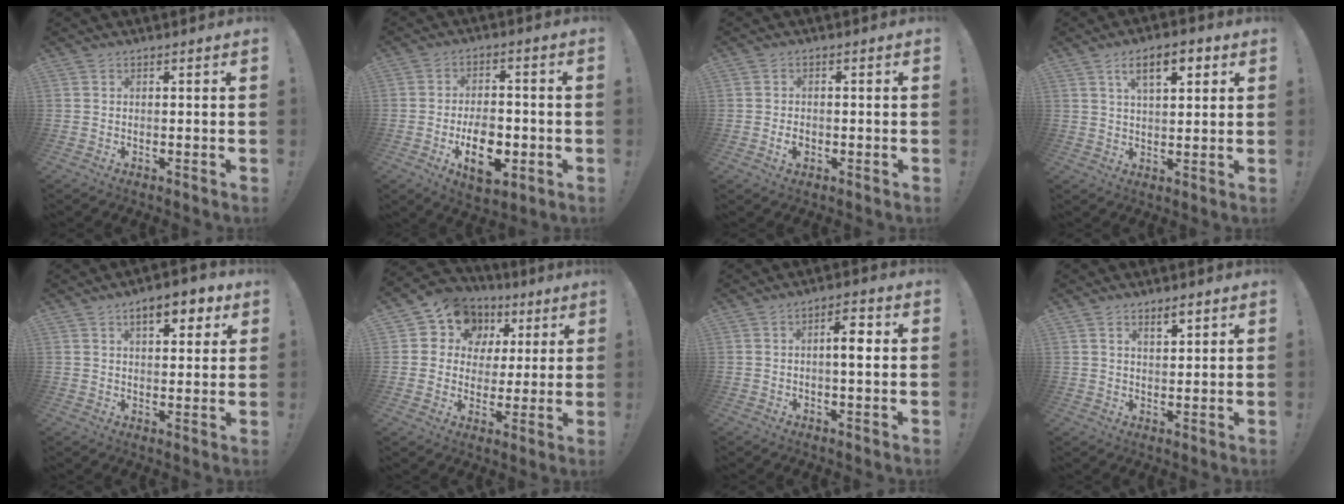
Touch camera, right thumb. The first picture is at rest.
{"total": 12.6, "force": [-4.3, 7.4, 9.3], "torque": [-0.136, 0.015, -0.070]}
{"total": 2.8, "force": [-1.1, 1.9, 1.8], "torque": [-0.026, -0.001, -0.021]}
{"total": 9.3, "force": [4.3, 3.8, 7.3], "torque": [-0.106, -0.005, 0.070]}
{"total": 8.5, "force": [4.7, 3.4, 6.2], "torque": [-0.079, -0.014, 0.077]}
{"total": 12.0, "force": [5.3, 10.2, 3.5], "torque": [-0.054, -0.028, 0.106]}
{"total": 5.6, "force": [0.5, 1.3, 5.4], "torque": [-0.079, 0.003, -0.002]}
{"total": 3.9, "force": [2.8, 1.5, 2.3], "torque": [-0.031, -0.017, 0.046]}